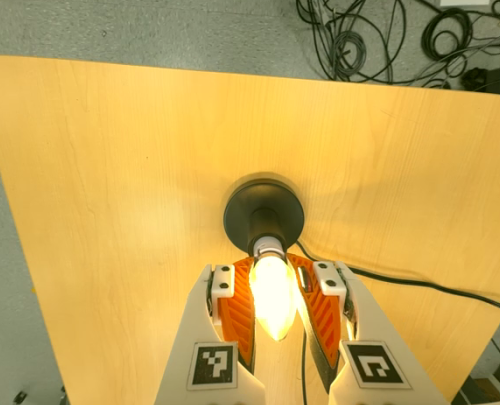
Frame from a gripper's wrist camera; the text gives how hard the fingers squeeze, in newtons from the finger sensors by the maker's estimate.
{"total": 26.0, "left": 25.5, "right": 26.6}